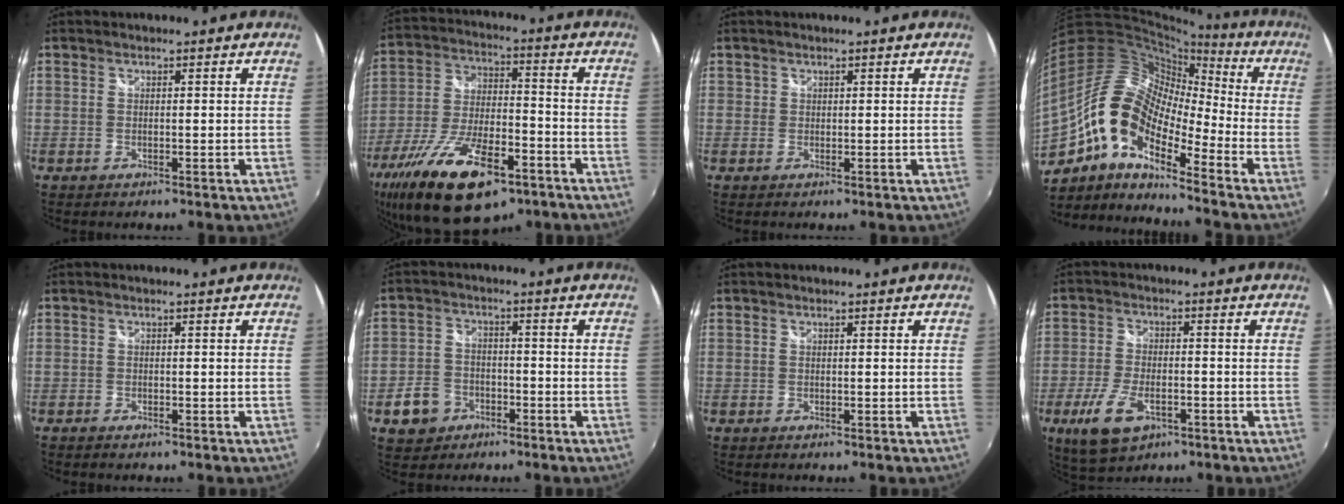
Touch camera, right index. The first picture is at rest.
{"total": 22.2, "force": [-13.4, 8.8, 15.4], "torque": [-0.307, -0.043, -0.223]}
{"total": 0.6, "force": [0.1, 0.6, 0.0], "torque": [0.000, 0.001, 0.001]}
{"total": 16.3, "force": [-7.5, 7.6, 12.2], "torque": [-0.211, 0.004, -0.159]}
{"total": 1.1, "force": [-0.9, 0.5, 0.4], "torque": [-0.010, -0.004, -0.018]}
{"total": 6.9, "force": [-3.4, 5.5, 2.3], "torque": [-0.070, 0.018, -0.049]}
{"total": 0.0}
{"total": 9.6, "force": [-4.5, 4.9, 7.0], "torque": [-0.162, -0.013, -0.077]}